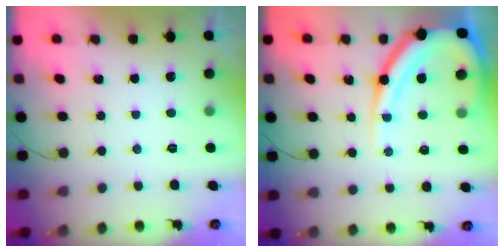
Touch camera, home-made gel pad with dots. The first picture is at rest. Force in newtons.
{"total": 16.0, "press": 15.9, "slide": 1.9}